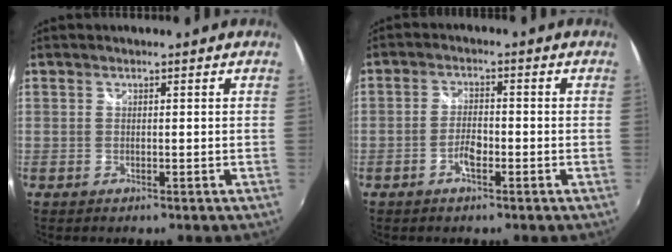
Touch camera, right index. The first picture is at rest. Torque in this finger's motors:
{"motor_torque": [0.03, 0.06, -0.09, -0.01]}